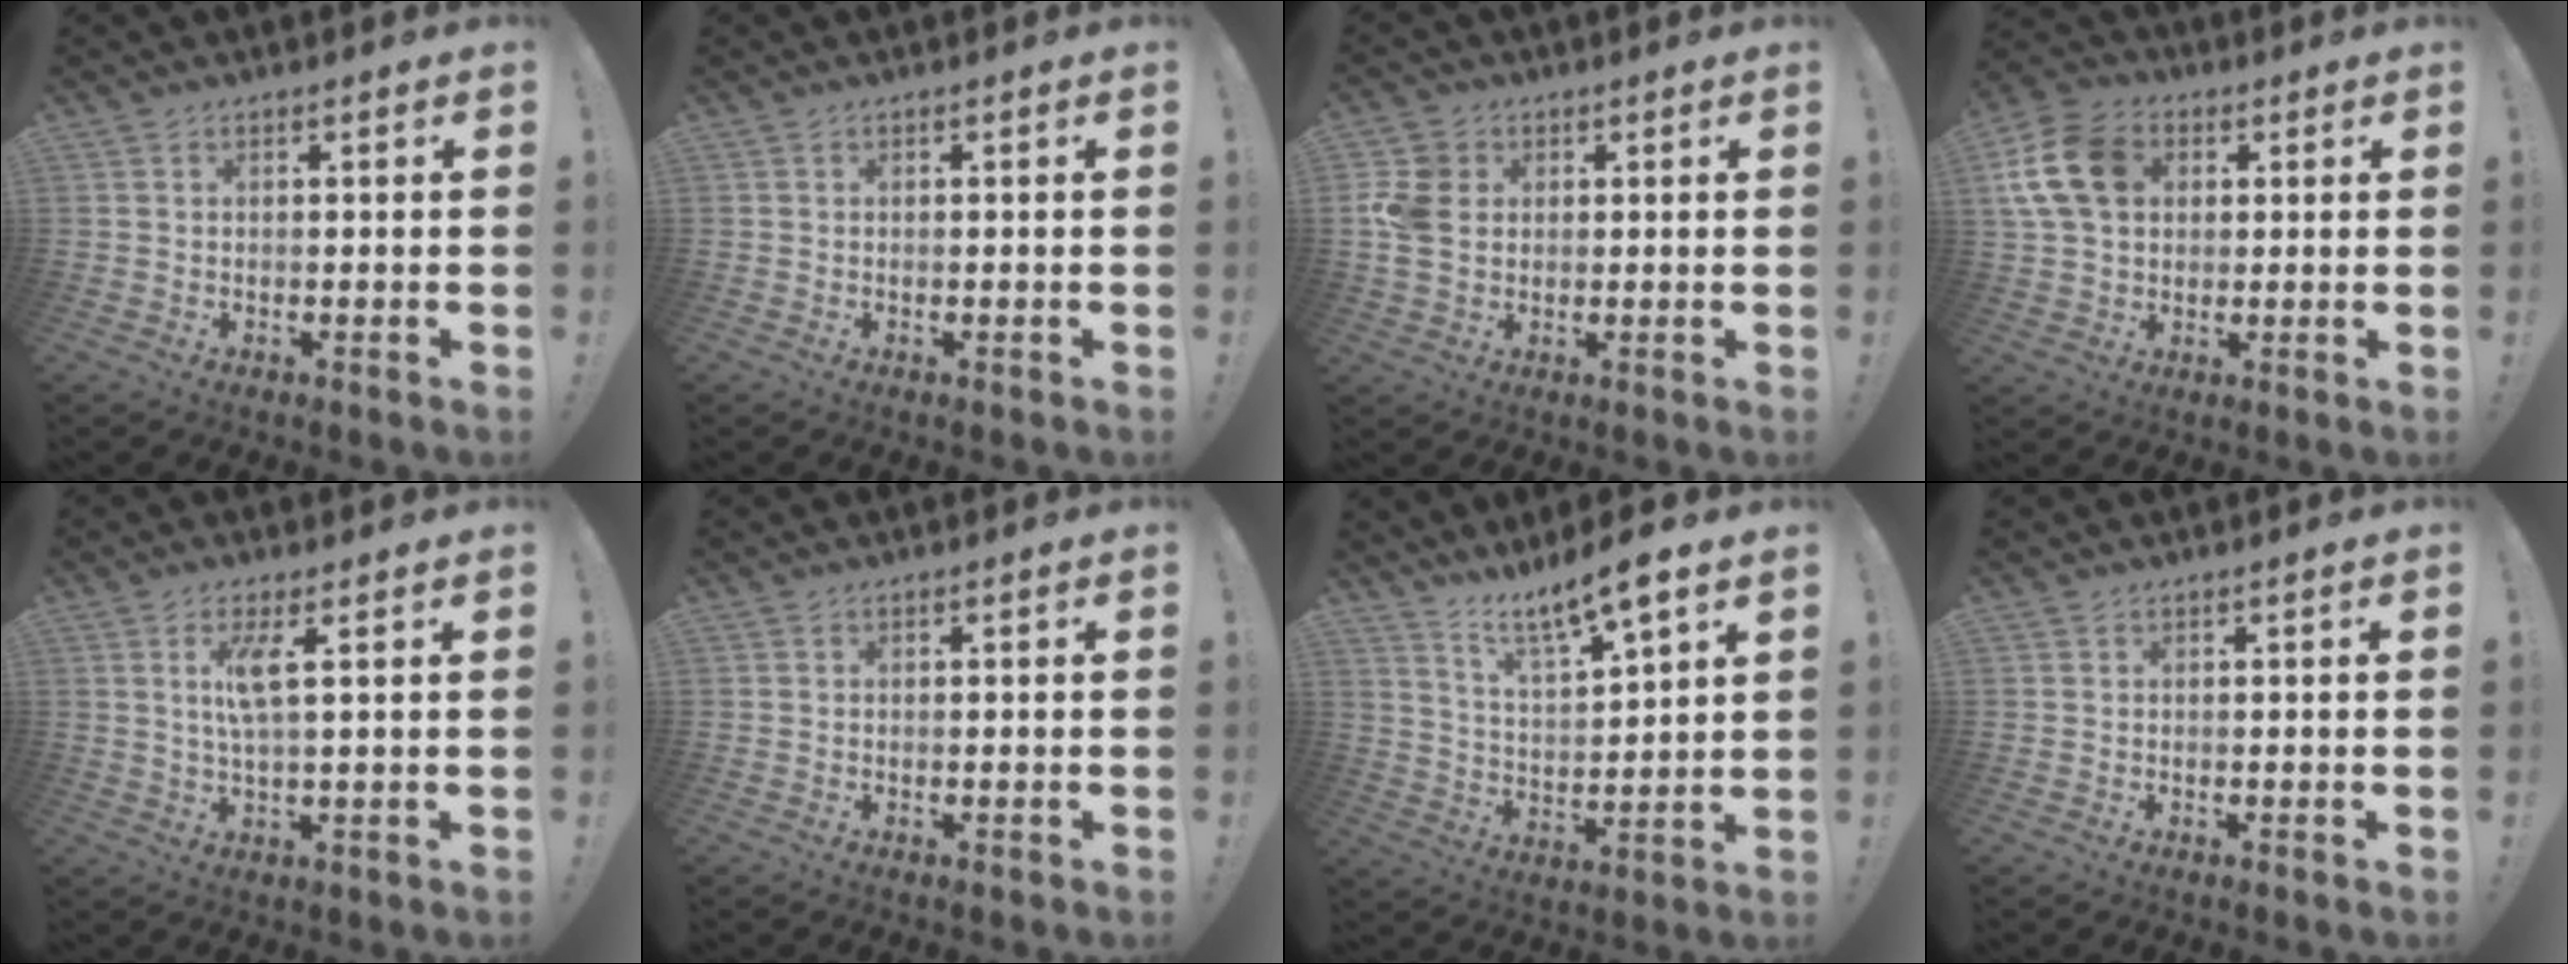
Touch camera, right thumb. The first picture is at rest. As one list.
[{"total": 0.0}, {"total": 9.0, "force": [0.9, 7.4, 5.1], "torque": [-0.111, 0.010, 0.020]}, {"total": 14.8, "force": [3.7, 11.3, 8.8], "torque": [-0.169, 0.003, 0.078]}, {"total": 6.2, "force": [2.2, 0.5, 5.7], "torque": [-0.102, -0.006, 0.032]}, {"total": 0.0}, {"total": 10.2, "force": [8.2, 1.1, 5.8], "torque": [-0.106, -0.057, 0.139]}, {"total": 0.0}]